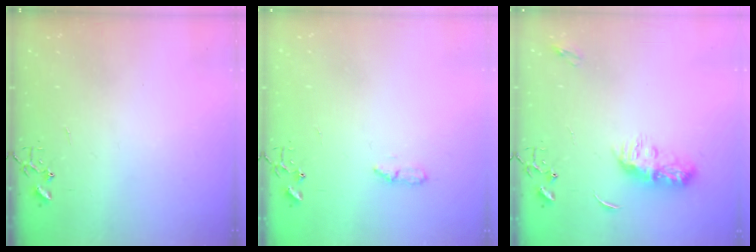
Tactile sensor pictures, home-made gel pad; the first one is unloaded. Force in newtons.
{"total": 4.5, "press": 4.4, "slide": 0.6}
{"total": 8.3, "press": 8.3, "slide": 0.4}